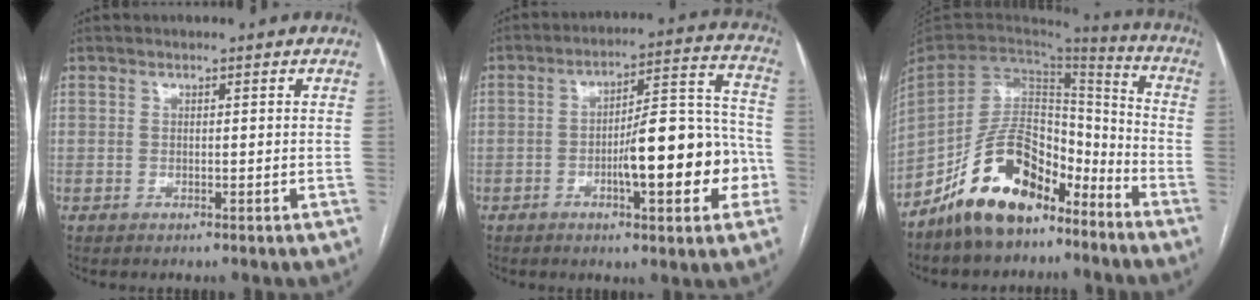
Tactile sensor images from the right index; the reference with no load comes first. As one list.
[{"total": 14.9, "force": [-4.1, 3.6, 13.8], "torque": [-0.193, 0.033, -0.056]}, {"total": 15.0, "force": [-10.5, 7.4, 7.7], "torque": [-0.149, 0.033, -0.191]}]